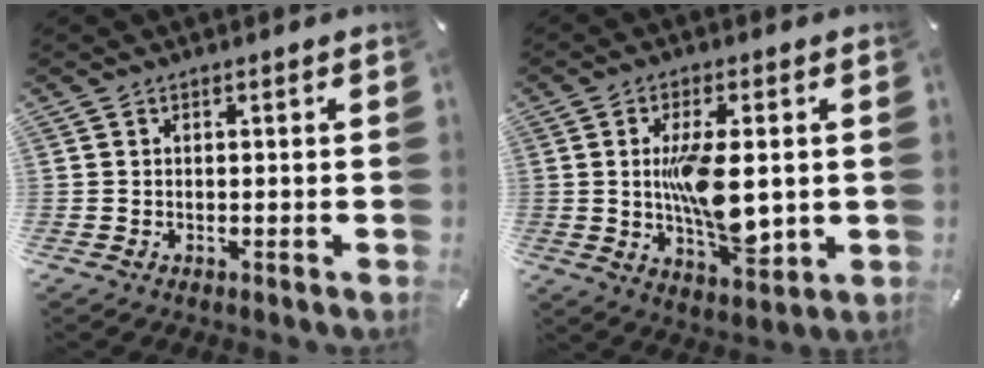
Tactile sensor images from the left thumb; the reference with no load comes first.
{"total": 12.6, "force": [0.5, 5.6, 11.2], "torque": [-0.213, -0.020, 0.007]}